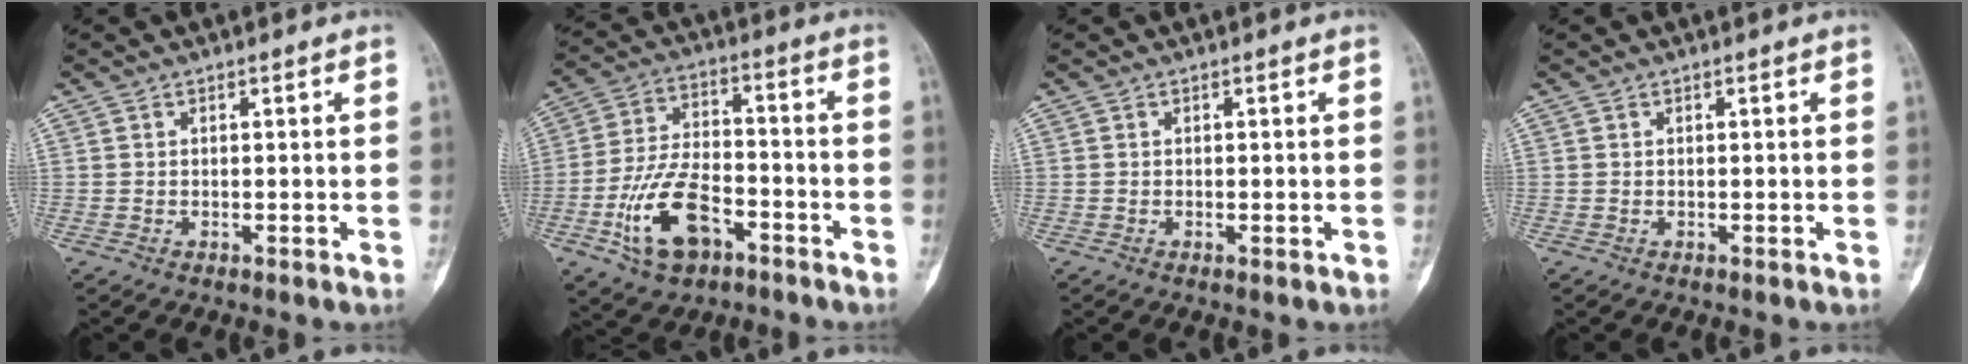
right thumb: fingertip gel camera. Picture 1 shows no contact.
{"total": 13.6, "force": [-6.1, 7.4, 9.6], "torque": [-0.178, 0.035, -0.112]}
{"total": 0.7, "force": [-0.2, 0.3, 0.6], "torque": [-0.010, -0.002, -0.002]}
{"total": 0.0}